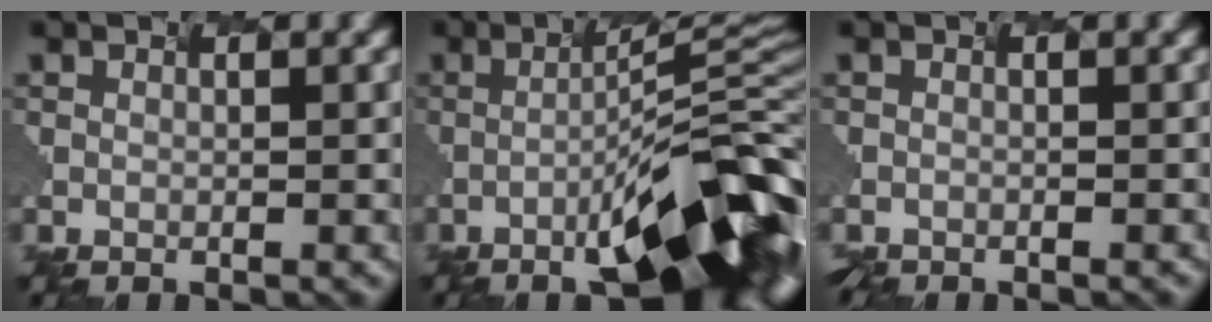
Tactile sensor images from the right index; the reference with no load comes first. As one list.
[{"total": 13.8, "force": [-5.1, 3.2, 12.4], "torque": [-0.174, 0.006, -0.075]}, {"total": 1.0, "force": [-0.9, 0.3, 0.1], "torque": [0.010, 0.000, -0.006]}]